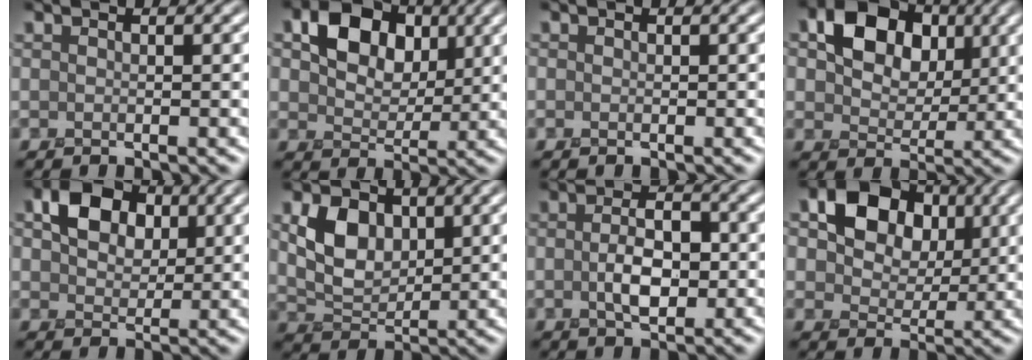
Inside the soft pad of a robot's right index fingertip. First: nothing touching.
{"total": 6.8, "force": [2.0, 5.0, 4.1], "torque": [-0.079, -0.009, 0.020]}
{"total": 0.0}
{"total": 7.7, "force": [2.0, 5.8, 4.6], "torque": [-0.094, -0.008, 0.023]}
{"total": 5.0, "force": [1.3, 3.8, 2.9], "torque": [-0.064, 0.000, 0.013]}
{"total": 4.5, "force": [1.0, 3.2, 3.0], "torque": [-0.061, -0.008, 0.017]}
{"total": 3.9, "force": [-0.5, 2.2, 3.1], "torque": [-0.064, -0.004, -0.012]}
{"total": 10.6, "force": [3.2, 8.3, 5.7], "torque": [-0.104, 0.023, 0.041]}